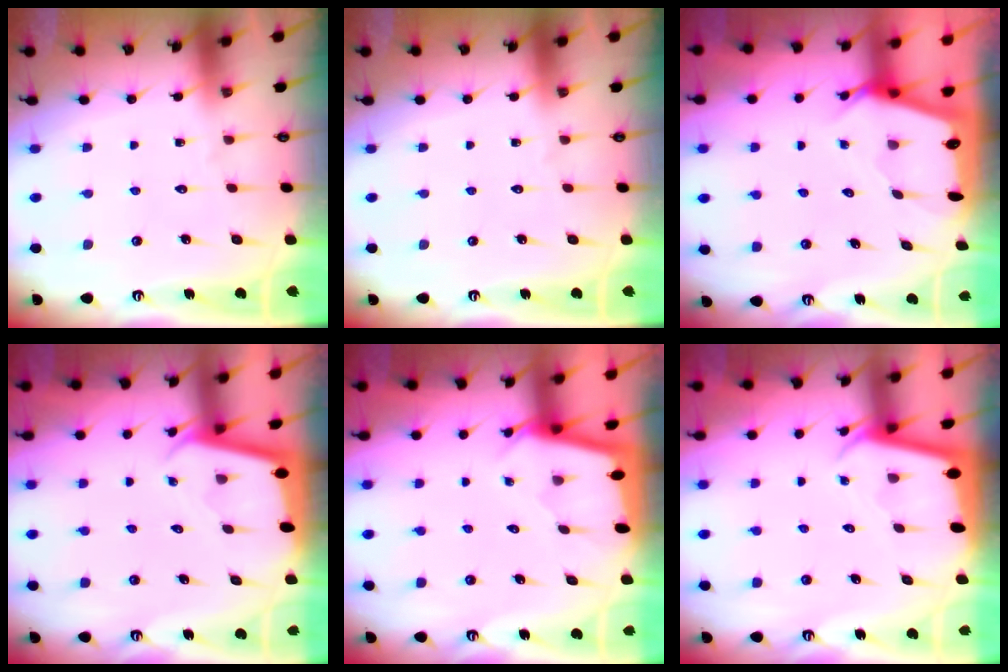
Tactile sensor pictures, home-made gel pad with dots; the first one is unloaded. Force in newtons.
{"total": 0.0}
{"total": 2.4, "press": 2.4, "slide": 0.2}
{"total": 1.9, "press": 1.9, "slide": 0.0}
{"total": 2.1, "press": 2.1, "slide": 0.2}
{"total": 2.2, "press": 2.2, "slide": 0.1}